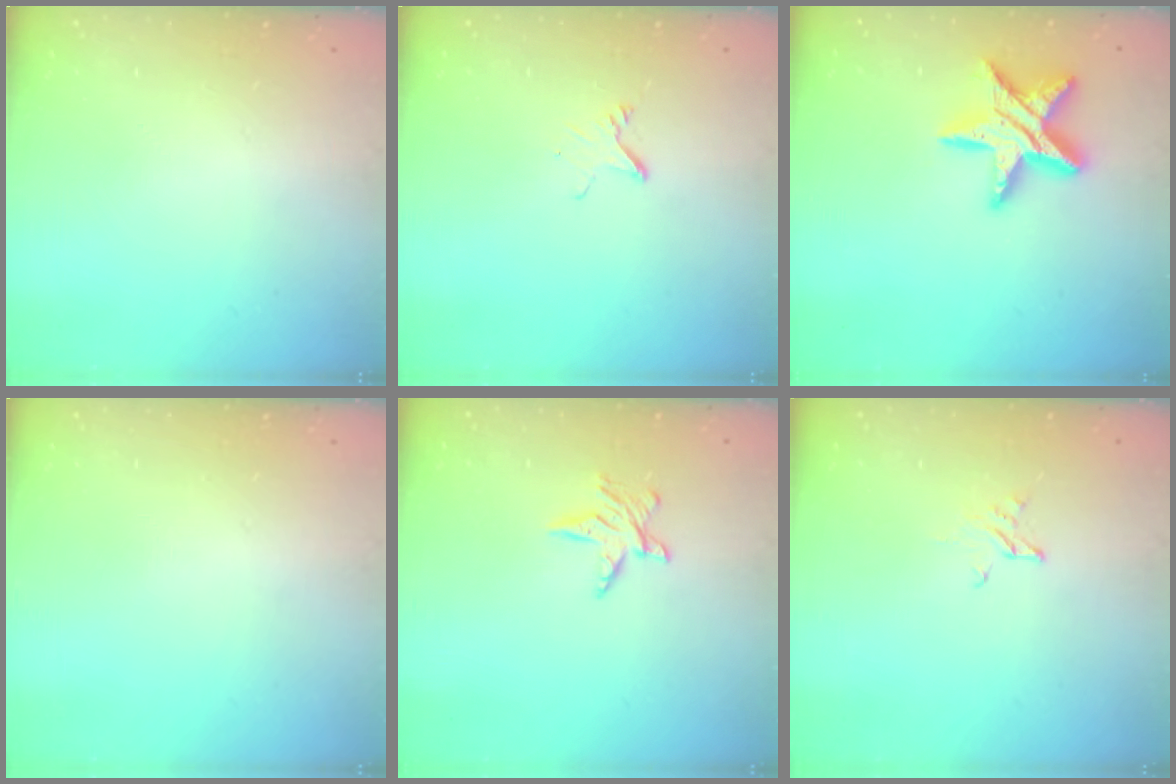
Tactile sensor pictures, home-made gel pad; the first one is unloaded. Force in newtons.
{"total": 2.5, "press": 2.5, "slide": 0.1}
{"total": 15.0, "press": 15.0, "slide": 1.2}
{"total": 0.0}
{"total": 5.3, "press": 5.2, "slide": 0.7}
{"total": 2.5, "press": 2.5, "slide": 0.1}